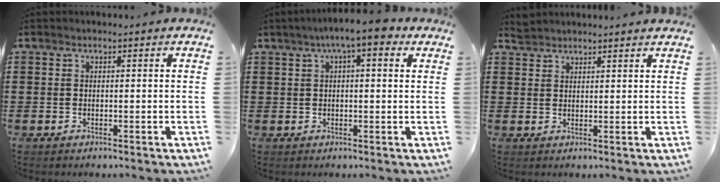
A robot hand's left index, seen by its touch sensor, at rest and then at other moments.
{"total": 5.4, "force": [2.7, 1.0, 4.5], "torque": [-0.082, 0.004, 0.045]}
{"total": 2.2, "force": [2.2, 0.0, 0.0], "torque": [-0.006, 0.000, 0.044]}